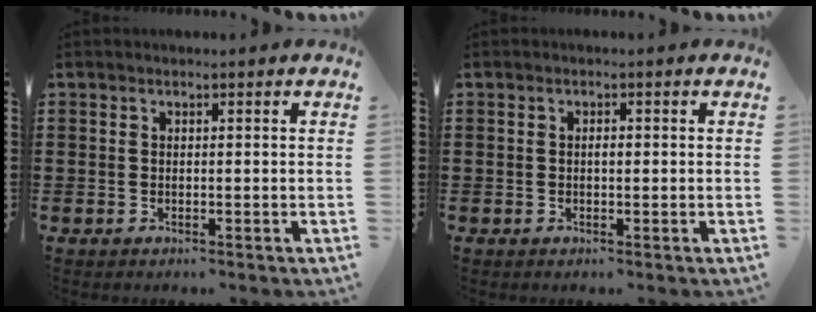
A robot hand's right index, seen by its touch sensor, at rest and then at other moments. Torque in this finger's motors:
{"motor_torque": [0.35, -0.12, 0.00, 0.02]}